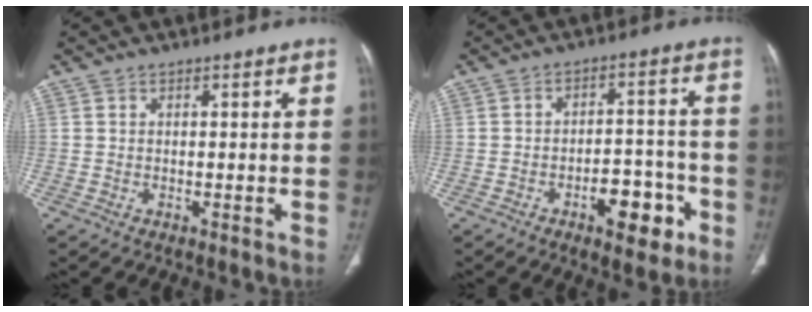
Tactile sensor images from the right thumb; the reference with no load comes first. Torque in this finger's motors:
{"motor_torque": [1.22, 1.31, -0.09, 0.02, 0.24]}